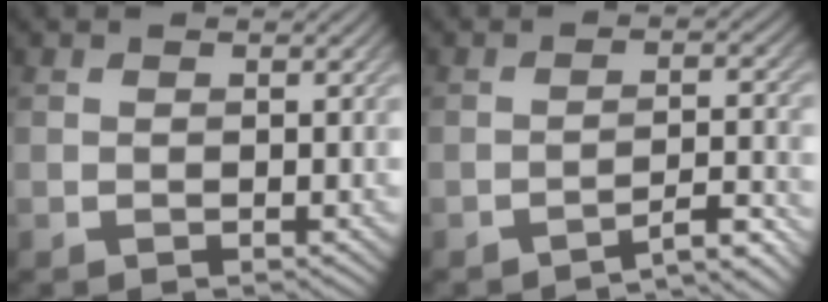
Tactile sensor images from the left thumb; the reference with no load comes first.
{"total": 4.2, "force": [-3.5, 0.5, 2.3], "torque": [-0.027, 0.016, -0.059]}